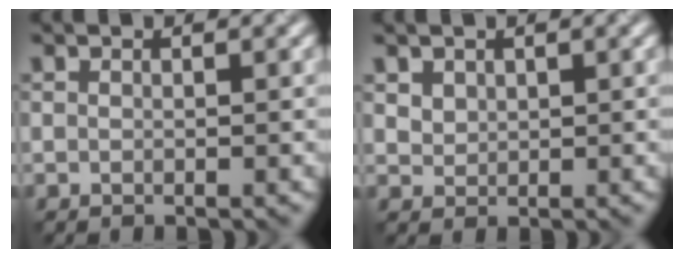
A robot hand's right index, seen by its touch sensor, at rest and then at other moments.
{"total": 1.5, "force": [1.0, 1.1, 0.4], "torque": [-0.012, -0.006, 0.027]}